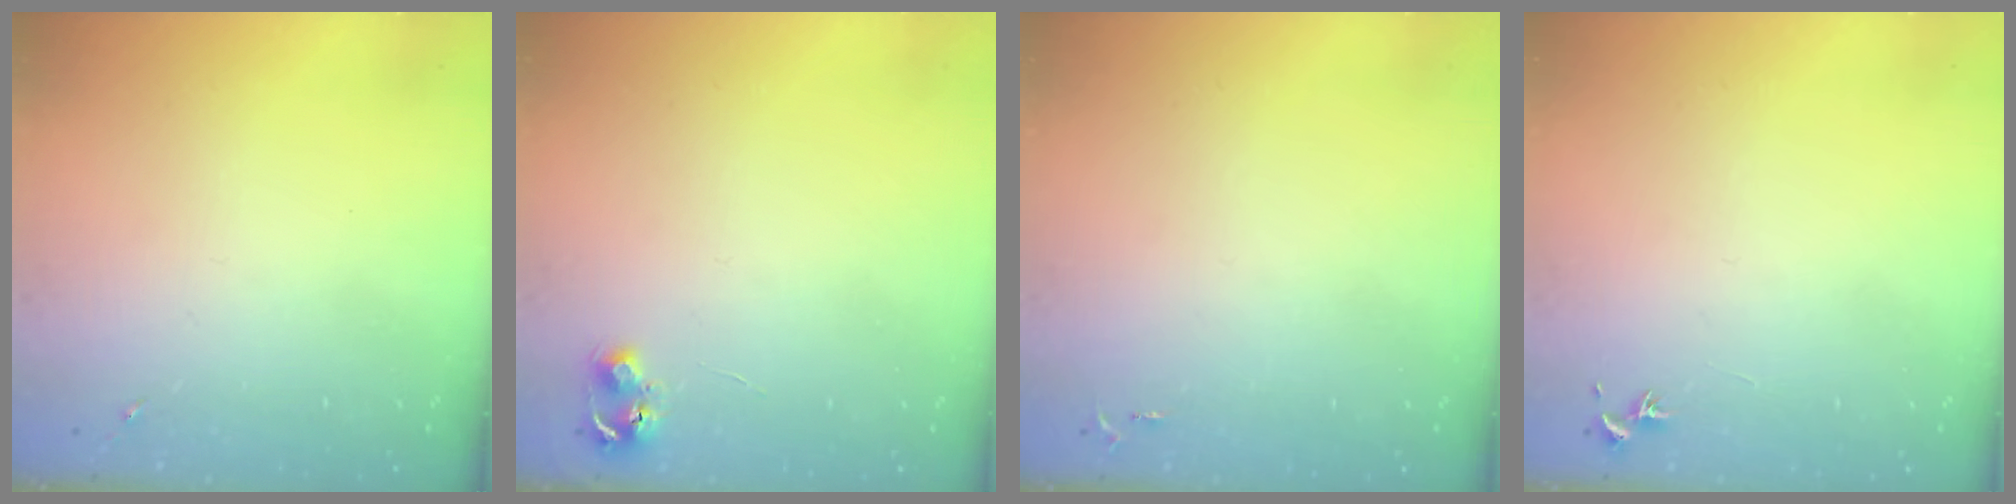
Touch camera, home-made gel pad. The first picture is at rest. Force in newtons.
{"total": 5.3, "press": 5.3, "slide": 0.5}
{"total": 2.5, "press": 2.5, "slide": 0.3}
{"total": 0.8, "press": 0.7, "slide": 0.3}